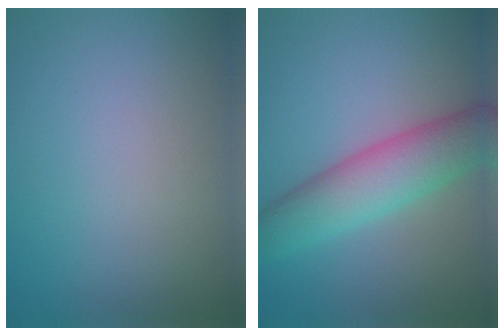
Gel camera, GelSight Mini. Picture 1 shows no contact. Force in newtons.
{"total": 6.2, "press": 6.2, "slide": 0.1}